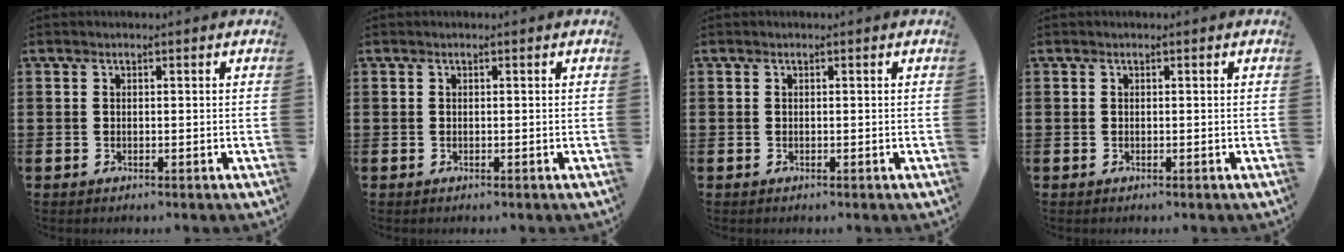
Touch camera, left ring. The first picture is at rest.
{"total": 0.0}
{"total": 0.0}
{"total": 0.0}